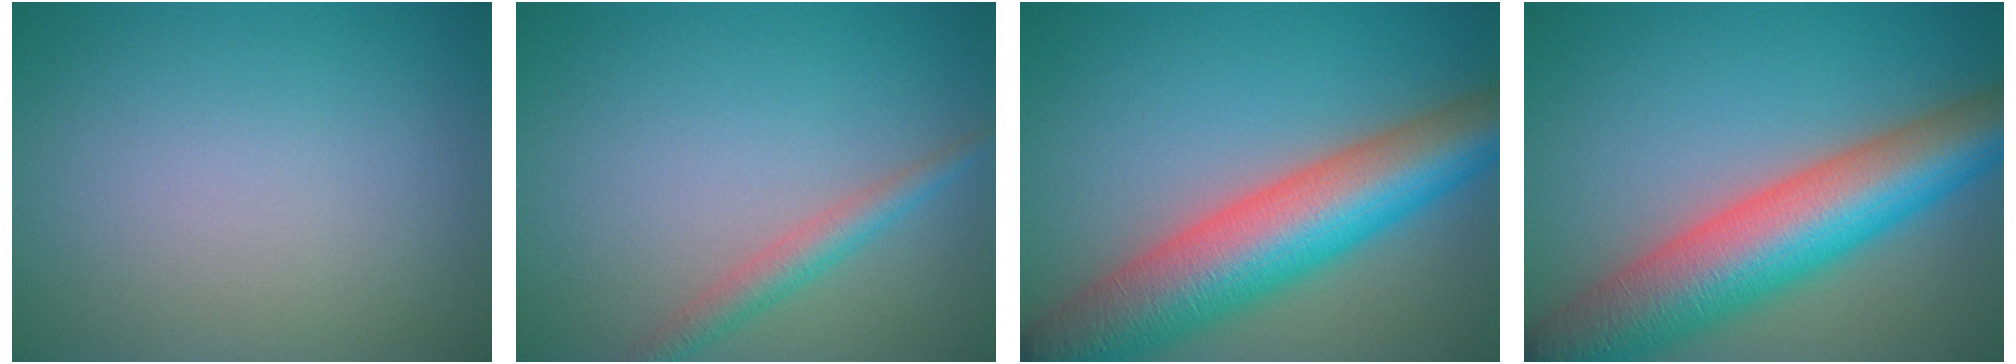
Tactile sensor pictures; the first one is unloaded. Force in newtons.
{"total": 2.4, "press": 2.4, "slide": 0.1}
{"total": 11.7, "press": 11.7, "slide": 0.4}
{"total": 11.7, "press": 11.7, "slide": 0.4}